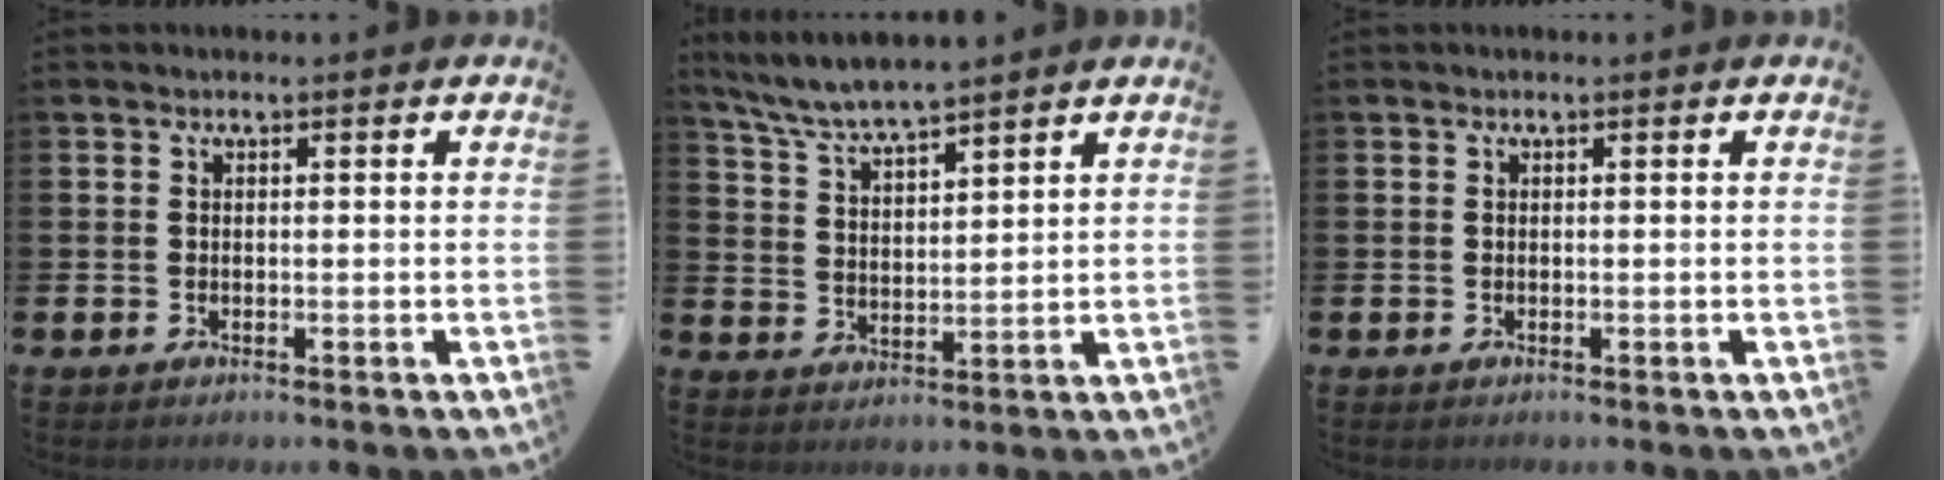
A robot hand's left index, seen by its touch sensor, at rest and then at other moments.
{"total": 5.7, "force": [5.5, 0.1, 1.2], "torque": [-0.051, -0.028, 0.099]}
{"total": 0.0}